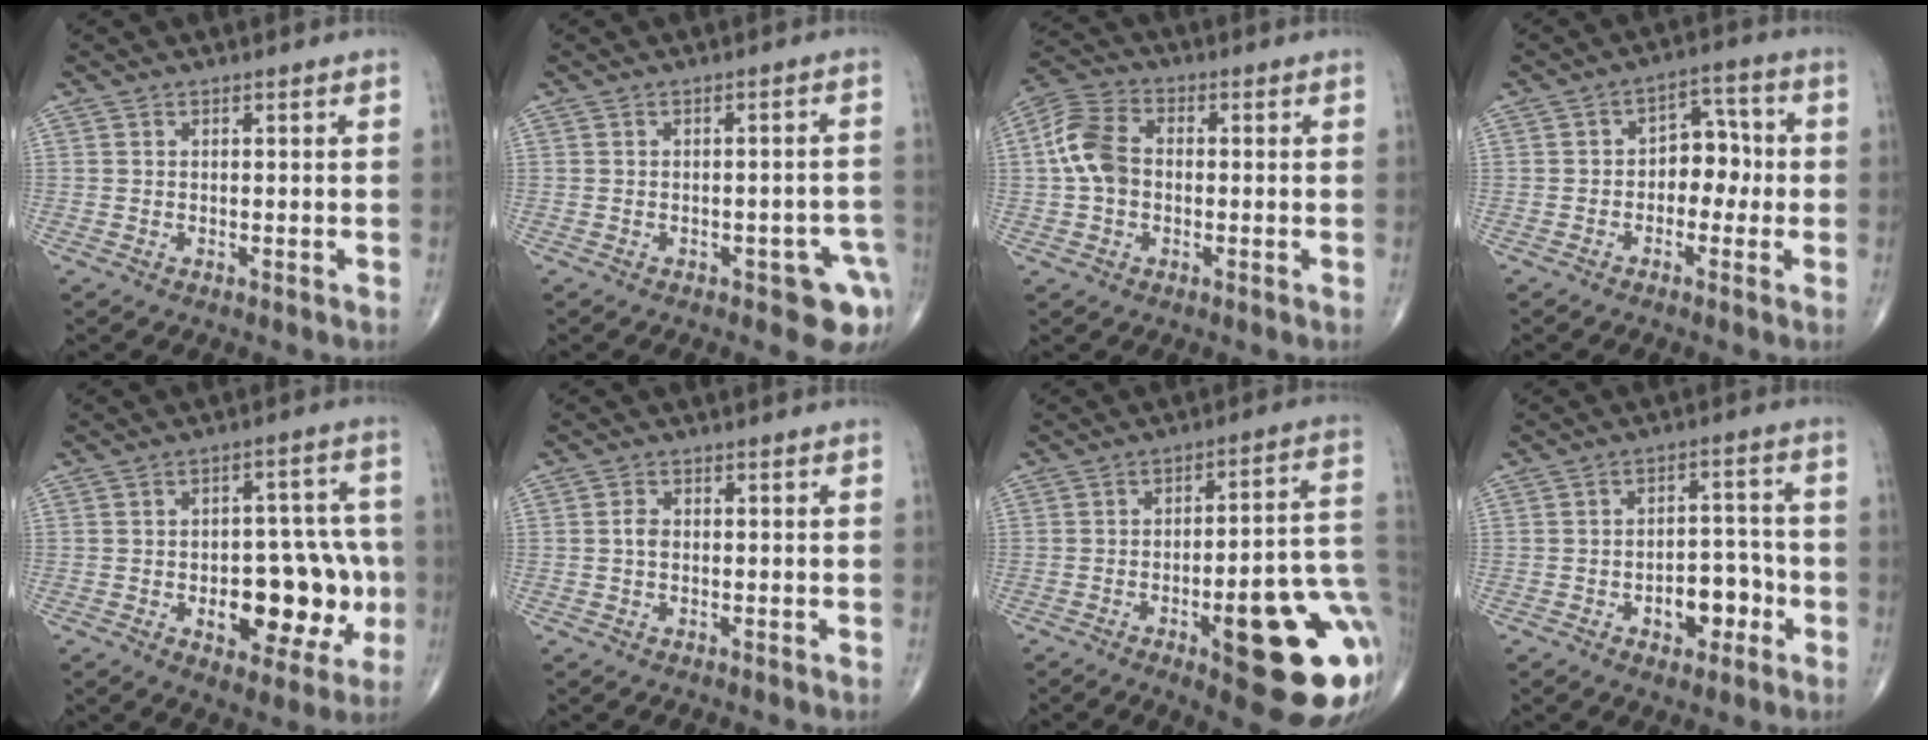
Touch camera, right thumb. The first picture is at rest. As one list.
[{"total": 6.9, "force": [-3.4, 2.9, 5.2], "torque": [-0.039, 0.020, -0.038]}, {"total": 8.9, "force": [-0.1, 6.3, 6.3], "torque": [-0.127, 0.028, -0.013]}, {"total": 6.7, "force": [-0.8, 4.7, 4.7], "torque": [-0.031, 0.031, -0.025]}, {"total": 17.1, "force": [-3.7, 9.3, 13.9], "torque": [-0.137, 0.036, -0.034]}, {"total": 1.7, "force": [-0.1, 1.2, 1.2], "torque": [-0.019, 0.005, -0.004]}, {"total": 23.2, "force": [-6.7, 6.4, 21.2], "torque": [-0.224, 0.020, -0.076]}, {"total": 8.3, "force": [-3.1, 5.0, 5.9], "torque": [-0.054, 0.035, -0.044]}]